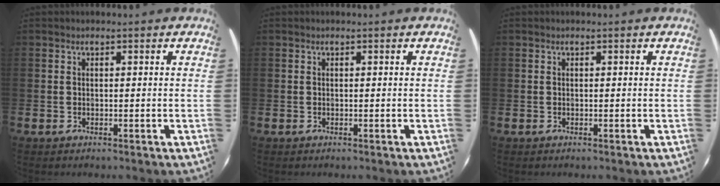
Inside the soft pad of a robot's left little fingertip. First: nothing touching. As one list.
[{"total": 0.0}, {"total": 0.0}]